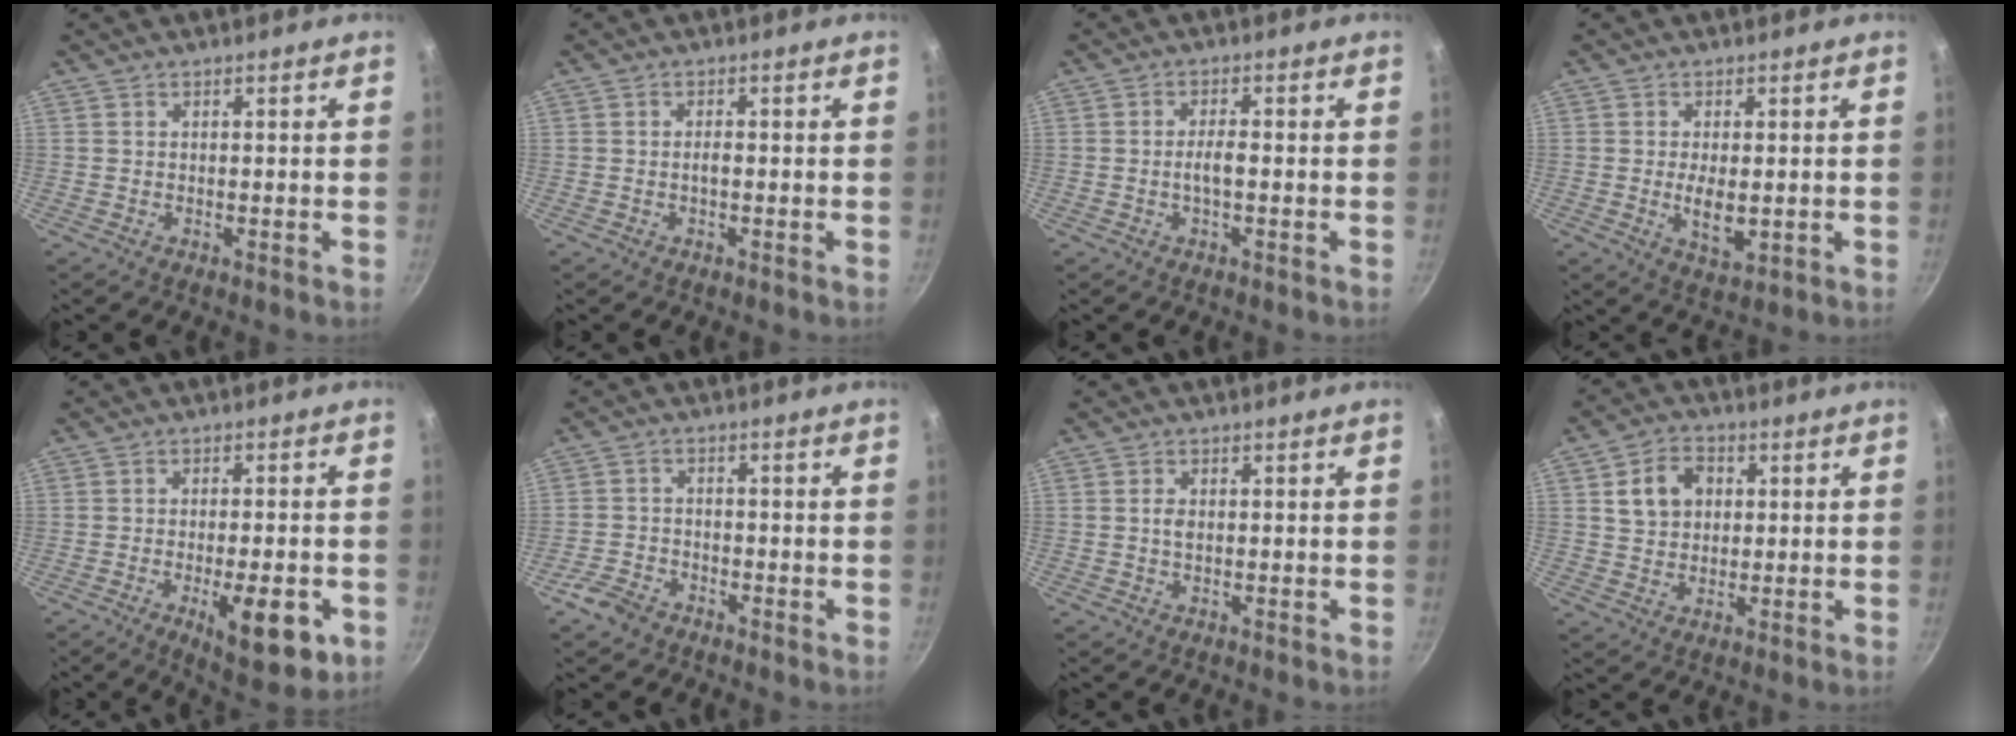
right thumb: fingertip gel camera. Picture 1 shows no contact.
{"total": 1.1, "force": [-0.3, 0.5, 1.0], "torque": [-0.017, 0.002, -0.005]}
{"total": 2.8, "force": [-0.5, 1.0, 2.5], "torque": [-0.054, 0.008, -0.010]}
{"total": 5.3, "force": [-0.4, 2.6, 4.6], "torque": [-0.080, -0.012, -0.003]}
{"total": 11.8, "force": [-4.2, 4.1, 10.3], "torque": [-0.139, 0.000, -0.054]}
{"total": 3.5, "force": [-2.6, 2.1, 1.2], "torque": [-0.022, 0.013, -0.047]}
{"total": 1.5, "force": [0.0, 0.9, 1.2], "torque": [-0.023, -0.001, 0.000]}
{"total": 8.2, "force": [2.1, 6.3, 4.7], "torque": [-0.059, 0.001, 0.036]}